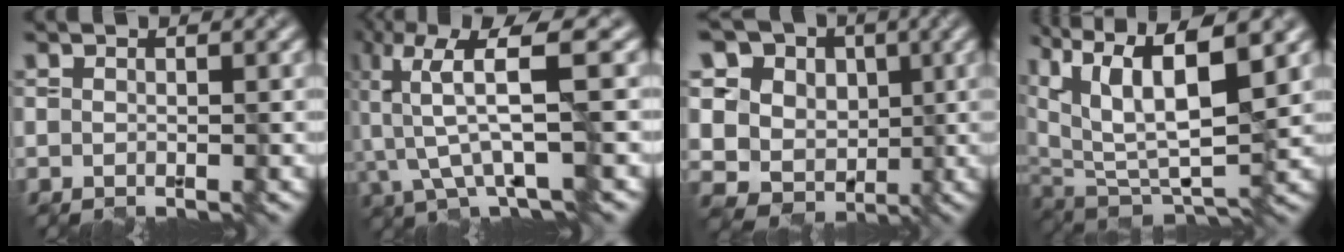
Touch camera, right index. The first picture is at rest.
{"total": 6.4, "force": [0.0, 1.4, 6.3], "torque": [-0.145, 0.007, 0.003]}
{"total": 12.9, "force": [3.7, 11.0, 5.6], "torque": [-0.120, 0.020, 0.057]}
{"total": 11.7, "force": [4.6, 5.7, 9.1], "torque": [-0.174, 0.010, 0.097]}